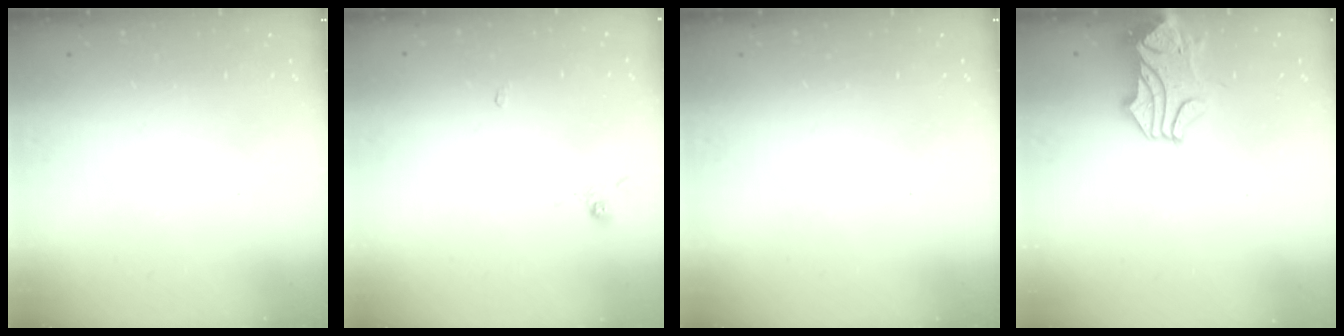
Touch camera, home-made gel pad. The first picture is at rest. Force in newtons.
{"total": 0.0}
{"total": 0.0}
{"total": 2.0, "press": 1.5, "slide": 1.4}